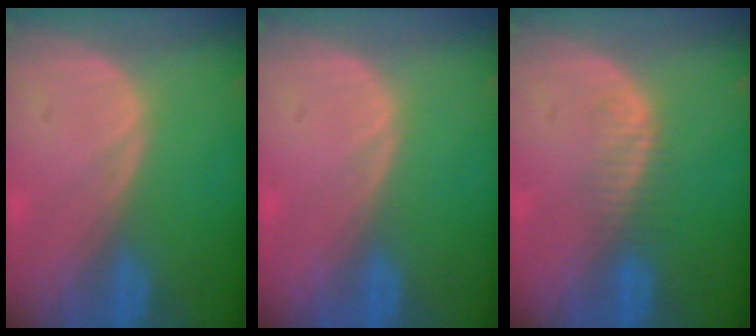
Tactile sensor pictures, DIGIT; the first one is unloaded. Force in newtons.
{"total": 0.0}
{"total": 2.3, "press": 2.3, "slide": 0.3}